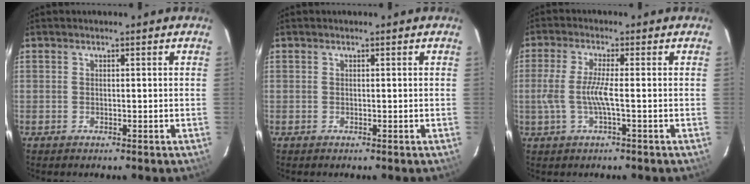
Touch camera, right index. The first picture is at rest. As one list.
[{"total": 0.0}, {"total": 5.6, "force": [-1.1, 0.0, 5.5], "torque": [-0.122, -0.005, -0.020]}]